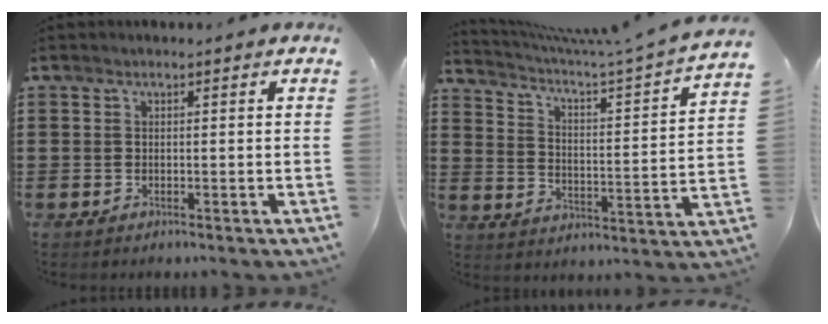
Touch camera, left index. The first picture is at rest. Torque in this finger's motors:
{"motor_torque": [0.01, 0.04, 0.01, 0.06]}